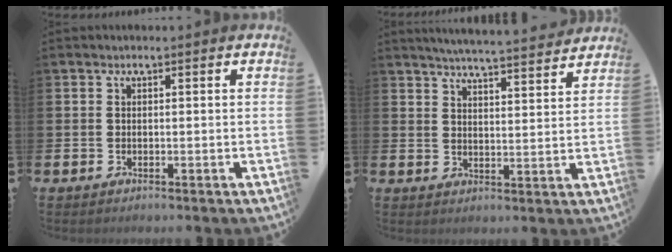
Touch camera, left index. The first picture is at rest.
{"total": 5.3, "force": [5.2, -0.3, 0.9], "torque": [-0.031, -0.038, 0.092]}